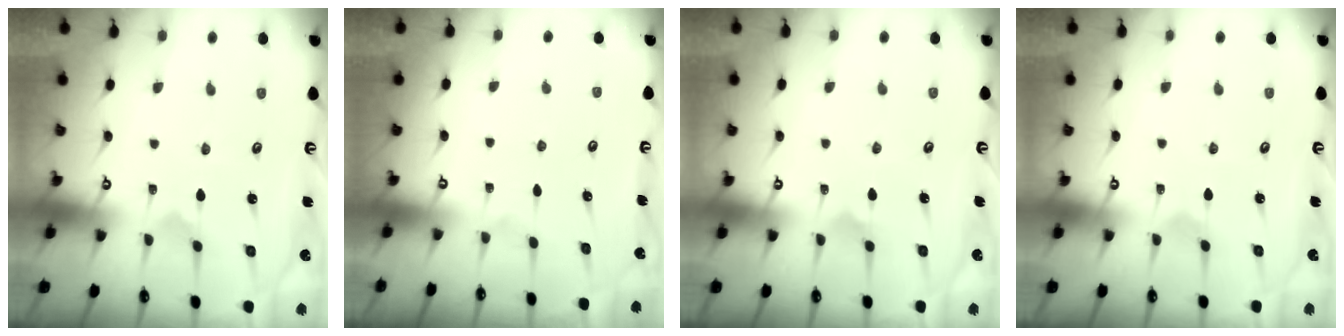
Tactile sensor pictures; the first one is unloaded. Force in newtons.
{"total": 0.0}
{"total": 3.8, "press": 3.8, "slide": 0.5}
{"total": 0.8, "press": 0.8, "slide": 0.0}